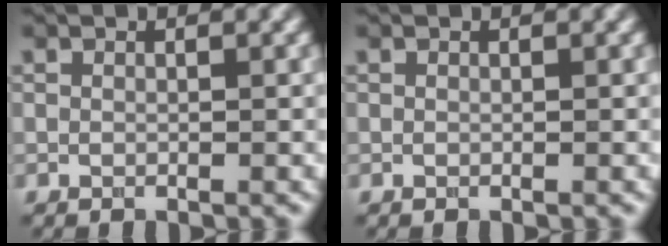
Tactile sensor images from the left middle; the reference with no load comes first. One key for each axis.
{"total": 0.0}